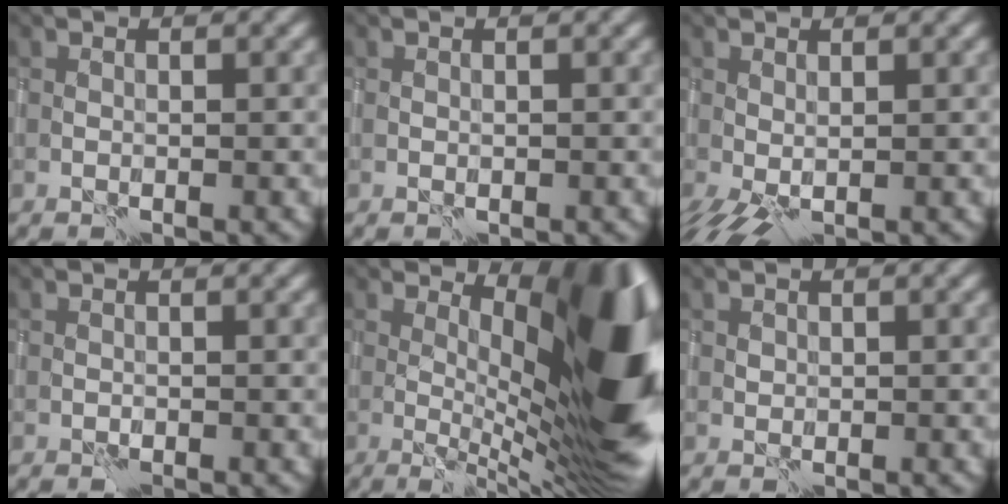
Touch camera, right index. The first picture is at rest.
{"total": 0.0}
{"total": 1.9, "force": [-0.5, 0.8, 1.7], "torque": [-0.039, -0.001, -0.011]}
{"total": 0.0}
{"total": 14.2, "force": [2.6, 5.4, 12.9], "torque": [-0.148, 0.008, 0.040]}
{"total": 0.6, "force": [0.3, 0.5, -0.2], "torque": [0.004, 0.002, 0.007]}